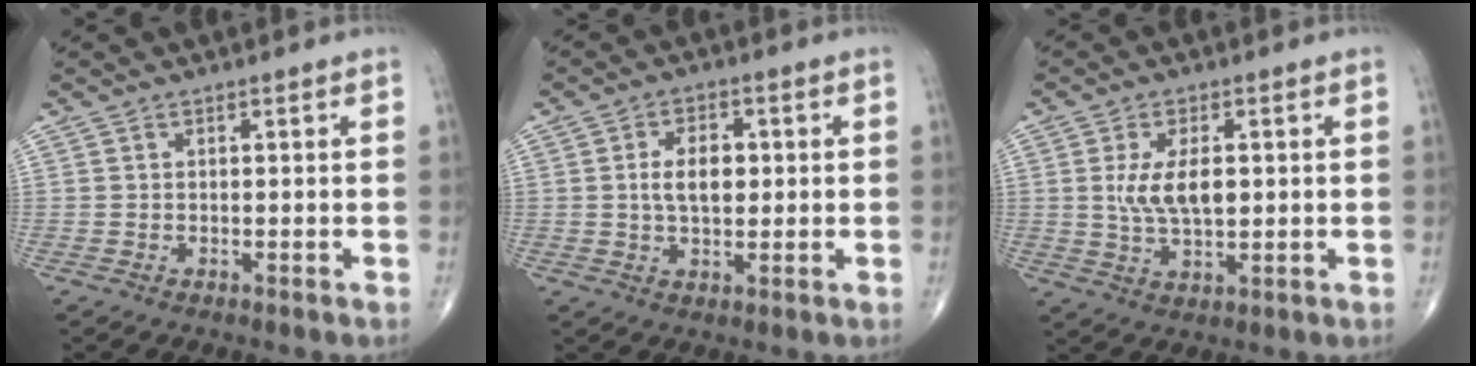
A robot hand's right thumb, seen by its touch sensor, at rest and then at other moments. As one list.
[{"total": 6.5, "force": [0.7, 3.8, 5.2], "torque": [-0.076, 0.003, 0.009]}, {"total": 7.7, "force": [0.9, 3.9, 6.6], "torque": [-0.117, -0.007, 0.021]}]